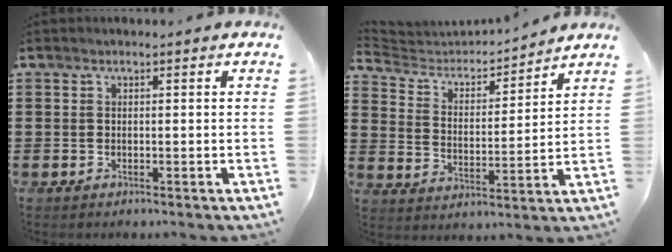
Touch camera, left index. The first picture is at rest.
{"total": 3.7, "force": [3.4, 1.2, 0.3], "torque": [-0.034, -0.028, 0.051]}